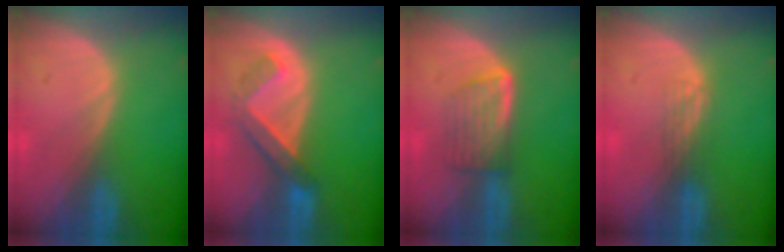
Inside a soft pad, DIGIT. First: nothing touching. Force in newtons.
{"total": 5.1, "press": 5.1, "slide": 0.6}
{"total": 5.7, "press": 5.1, "slide": 2.5}
{"total": 2.1, "press": 1.6, "slide": 1.3}